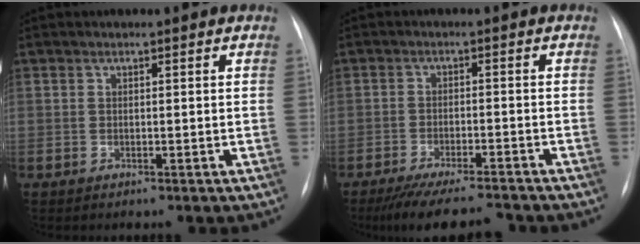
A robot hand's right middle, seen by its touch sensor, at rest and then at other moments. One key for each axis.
{"total": 11.1, "fx": -9.8, "fy": 1.2, "fz": 5.0, "tx": -0.078, "ty": -0.016, "tz": -0.143}